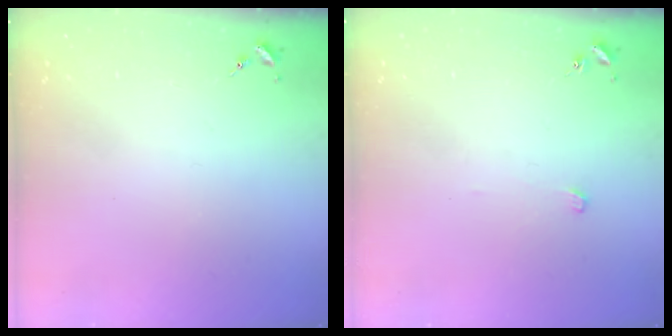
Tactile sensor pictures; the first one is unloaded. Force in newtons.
{"total": 2.9, "press": 2.9, "slide": 0.1}